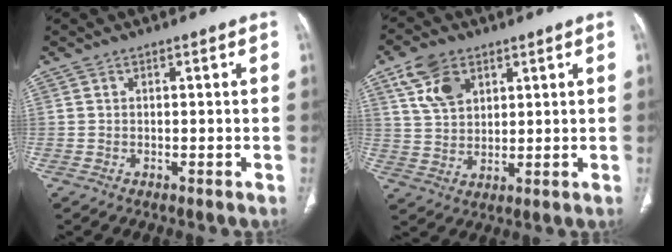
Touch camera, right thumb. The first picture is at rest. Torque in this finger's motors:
{"motor_torque": [-0.50, 1.51, 0.56, 1.08, 0.07]}